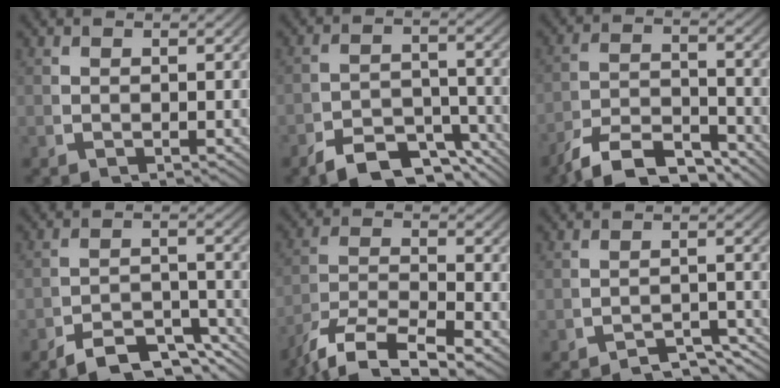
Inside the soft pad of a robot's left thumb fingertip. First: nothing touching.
{"total": 7.4, "force": [-5.6, 3.6, 3.2], "torque": [-0.048, -0.030, -0.088]}
{"total": 8.3, "force": [-6.9, 3.2, 3.3], "torque": [-0.057, -0.027, -0.108]}
{"total": 6.9, "force": [-5.4, 2.9, 3.1], "torque": [-0.045, -0.024, -0.086]}
{"total": 8.6, "force": [-4.3, 4.9, 5.6], "torque": [-0.123, -0.035, -0.055]}
{"total": 4.3, "force": [-3.7, 1.3, 1.8], "torque": [-0.018, -0.013, -0.058]}